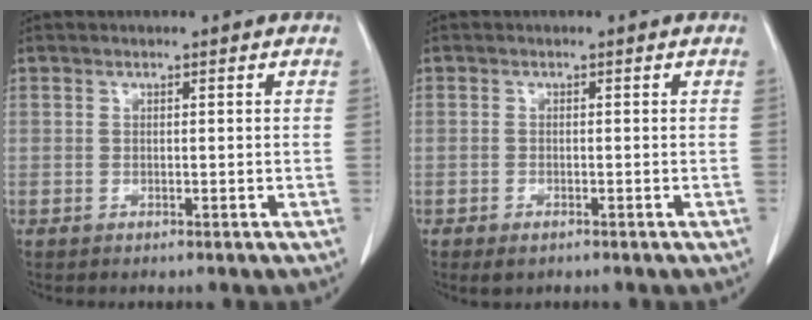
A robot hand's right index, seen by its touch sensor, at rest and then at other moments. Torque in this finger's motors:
{"motor_torque": [0.16, -0.17, 0.02, -0.01]}